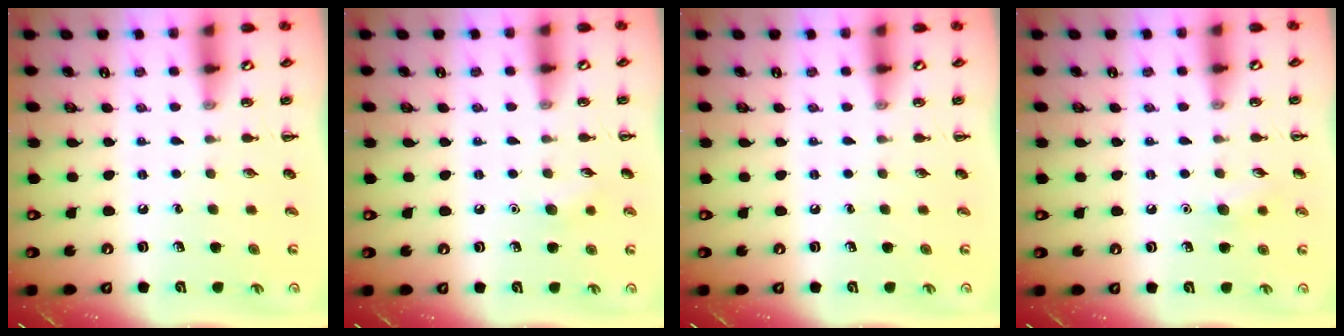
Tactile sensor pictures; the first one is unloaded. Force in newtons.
{"total": 6.4, "press": 6.2, "slide": 1.6}
{"total": 0.0}
{"total": 5.6, "press": 5.4, "slide": 1.4}